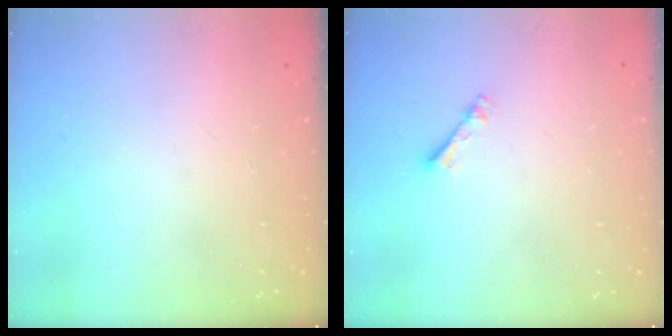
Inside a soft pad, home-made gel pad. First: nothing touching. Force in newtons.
{"total": 2.1, "press": 2.1, "slide": 0.3}